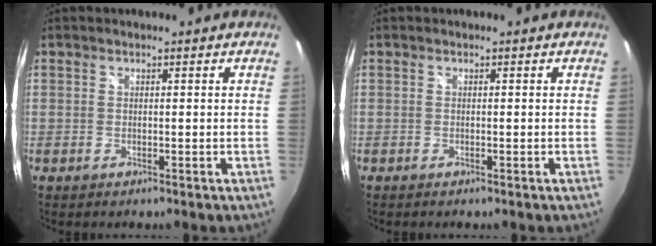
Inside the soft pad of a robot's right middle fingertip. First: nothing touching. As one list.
[{"total": 0.0}]